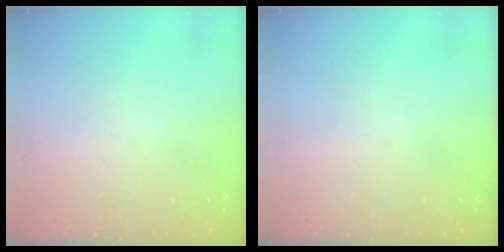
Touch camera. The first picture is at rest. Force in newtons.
{"total": 0.0}